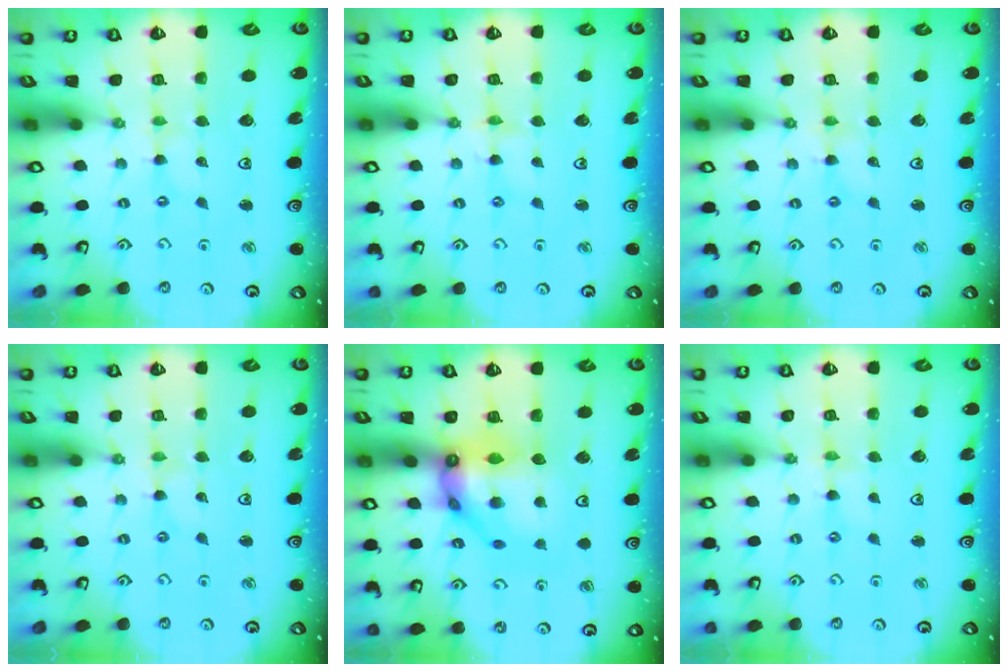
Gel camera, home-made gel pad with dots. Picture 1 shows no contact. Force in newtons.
{"total": 2.0, "press": 2.0, "slide": 0.3}
{"total": 1.1, "press": 1.1, "slide": 0.2}
{"total": 0.0}
{"total": 14.9, "press": 14.8, "slide": 1.3}
{"total": 0.0}